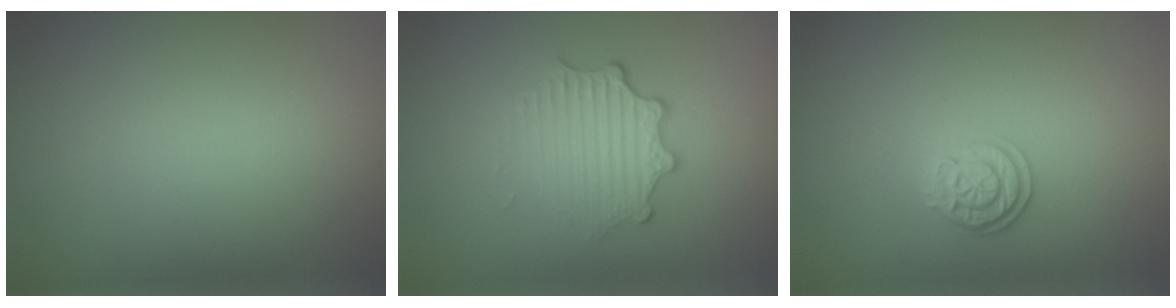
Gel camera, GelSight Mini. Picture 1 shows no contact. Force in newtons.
{"total": 3.3, "press": 2.6, "slide": 2.0}
{"total": 2.6, "press": 2.2, "slide": 1.4}